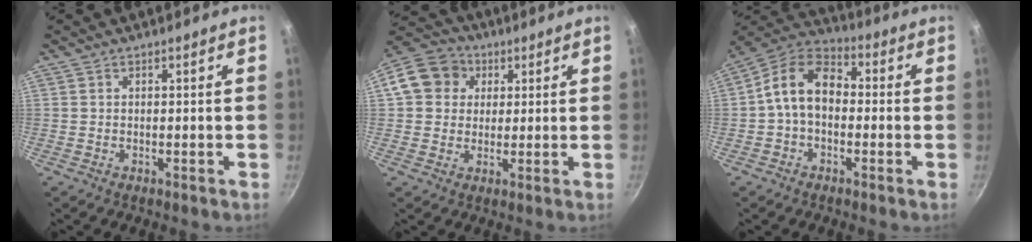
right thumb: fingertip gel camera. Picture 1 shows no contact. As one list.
[{"total": 11.3, "force": [2.9, 9.8, 4.9], "torque": [-0.075, 0.022, 0.035]}, {"total": 11.1, "force": [-0.4, 7.7, 7.9], "torque": [-0.114, 0.040, -0.028]}]